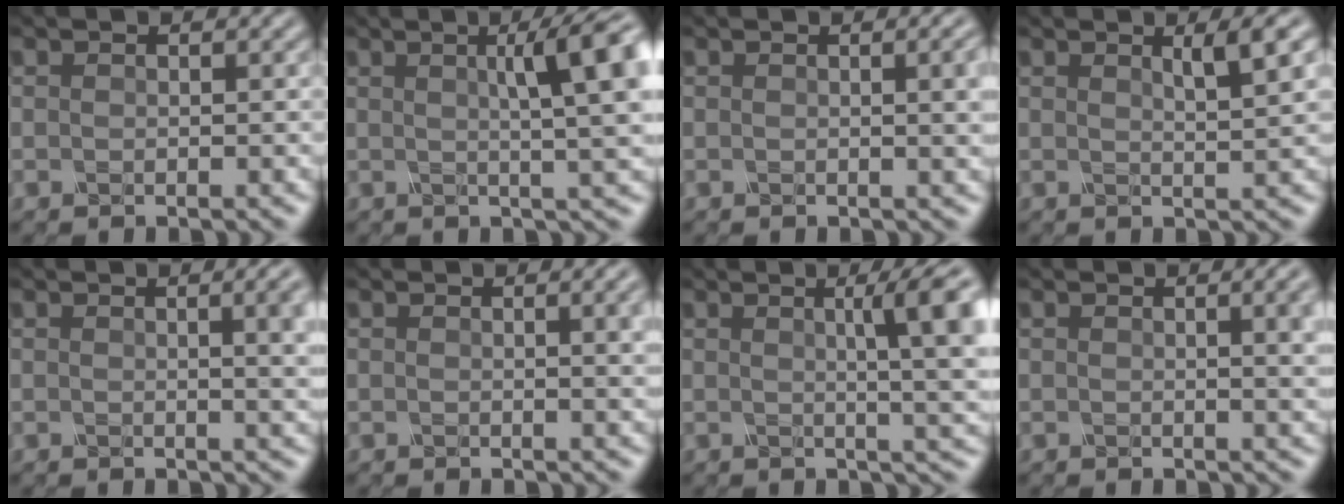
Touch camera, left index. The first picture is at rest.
{"total": 7.6, "force": [1.9, 1.5, 7.2], "torque": [-0.075, 0.011, 0.023]}
{"total": 3.1, "force": [0.6, 1.0, 2.9], "torque": [-0.033, 0.002, 0.007]}
{"total": 2.4, "force": [1.1, 0.3, 2.1], "torque": [-0.021, 0.001, 0.014]}
{"total": 5.0, "force": [1.2, 2.0, 4.4], "torque": [-0.026, 0.008, 0.014]}
{"total": 3.7, "force": [1.1, 1.3, 3.3], "torque": [-0.036, 0.002, 0.017]}
{"total": 6.8, "force": [1.6, 1.5, 6.4], "torque": [-0.065, 0.006, 0.020]}
{"total": 4.5, "force": [1.2, 1.8, 4.0], "torque": [-0.030, 0.005, 0.017]}